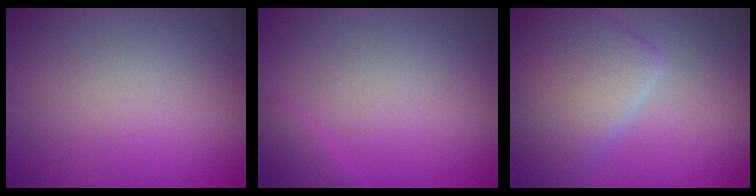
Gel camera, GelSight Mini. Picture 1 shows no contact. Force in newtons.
{"total": 1.5, "press": 1.5, "slide": 0.0}
{"total": 6.2, "press": 6.2, "slide": 0.4}